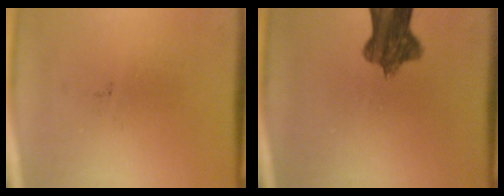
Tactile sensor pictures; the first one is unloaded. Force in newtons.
{"total": 8.3}